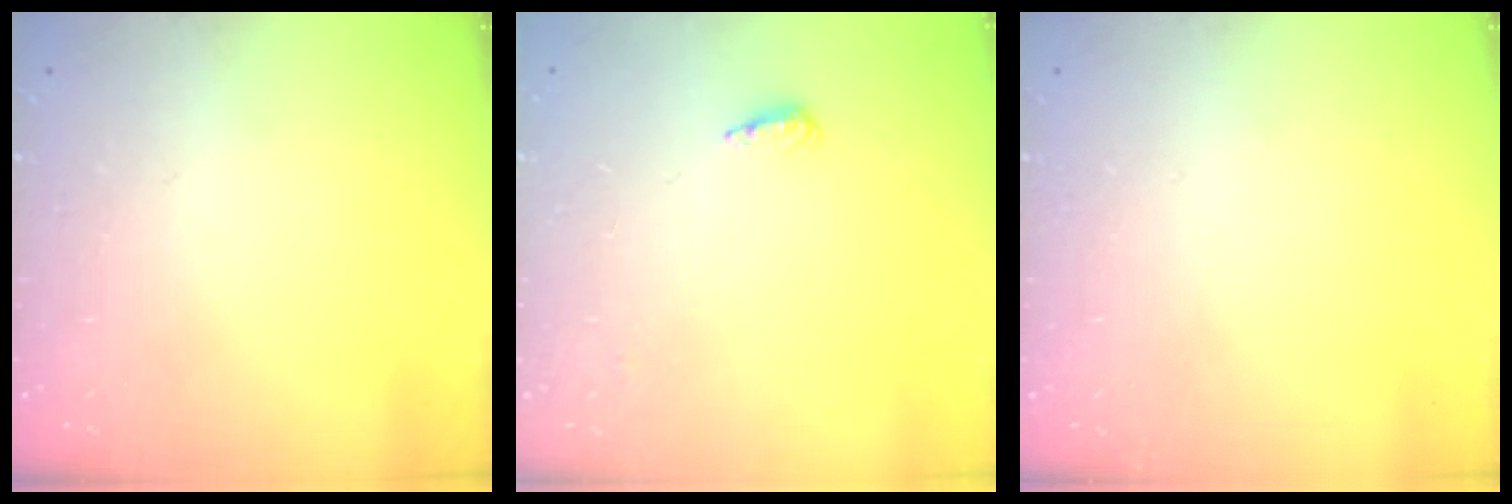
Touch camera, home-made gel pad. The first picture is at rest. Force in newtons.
{"total": 3.9, "press": 3.8, "slide": 0.6}
{"total": 0.0}